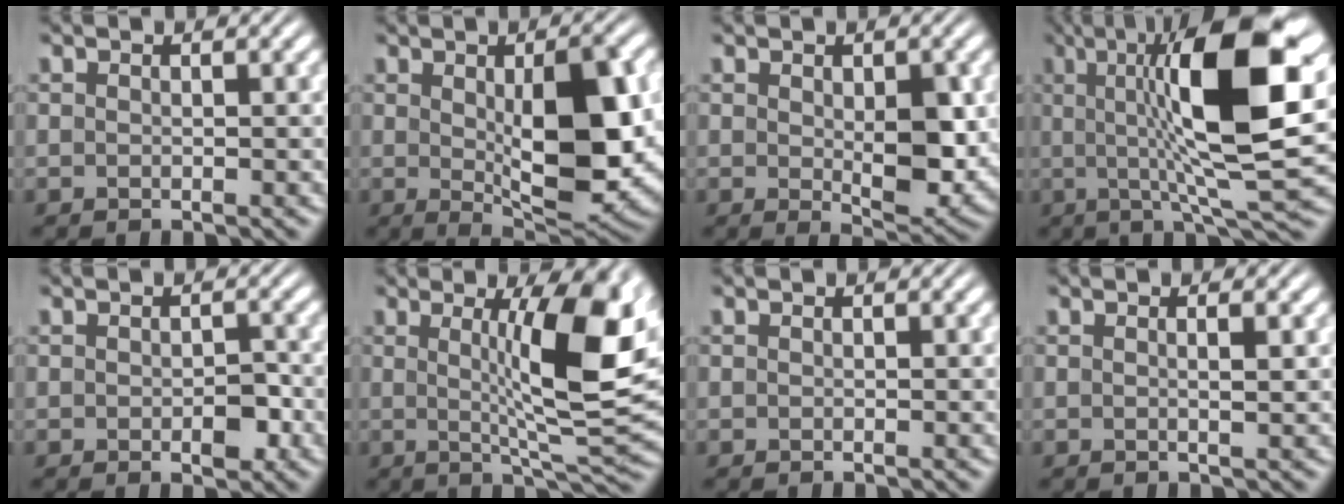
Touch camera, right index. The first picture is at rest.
{"total": 9.3, "force": [0.1, 2.7, 8.8], "torque": [-0.136, -0.019, 0.019]}
{"total": 4.3, "force": [0.0, 1.7, 3.9], "torque": [-0.067, -0.024, 0.009]}
{"total": 16.2, "force": [3.7, 3.7, 15.4], "torque": [-0.225, 0.020, 0.048]}
{"total": 1.9, "force": [-0.7, 1.0, 1.5], "torque": [-0.022, -0.004, -0.012]}
{"total": 9.7, "force": [1.9, 1.8, 9.3], "torque": [-0.136, -0.006, 0.032]}
{"total": 0.0}
{"total": 1.2, "force": [0.2, -0.2, 1.1], "torque": [-0.015, -0.001, 0.002]}